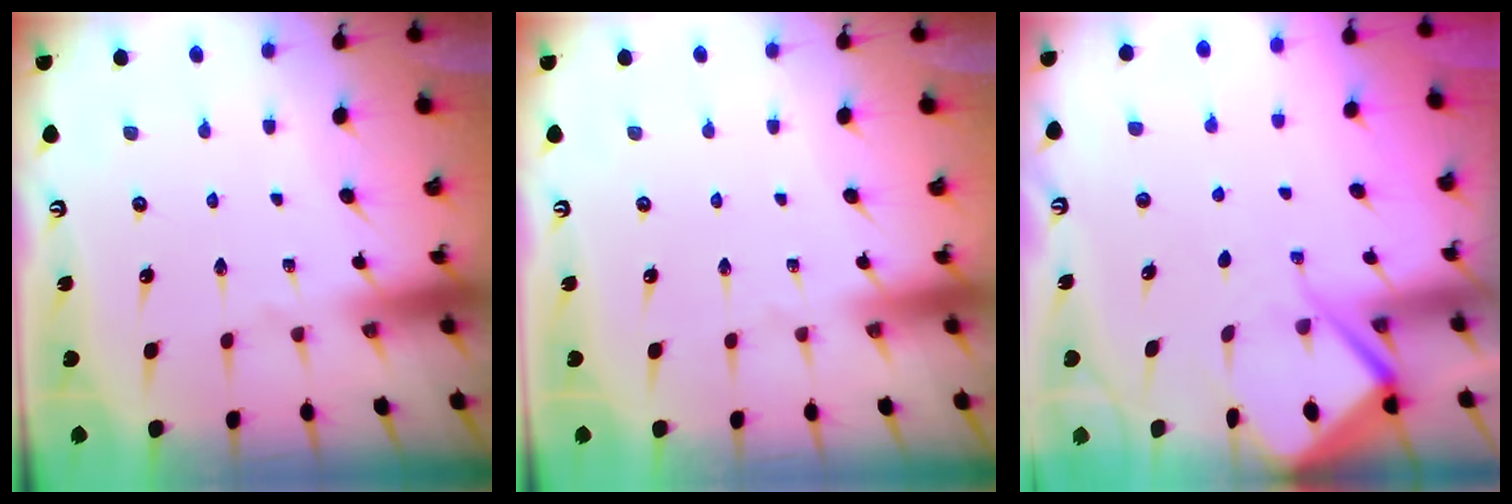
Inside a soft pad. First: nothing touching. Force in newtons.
{"total": 0.0}
{"total": 6.4, "press": 6.4, "slide": 0.5}